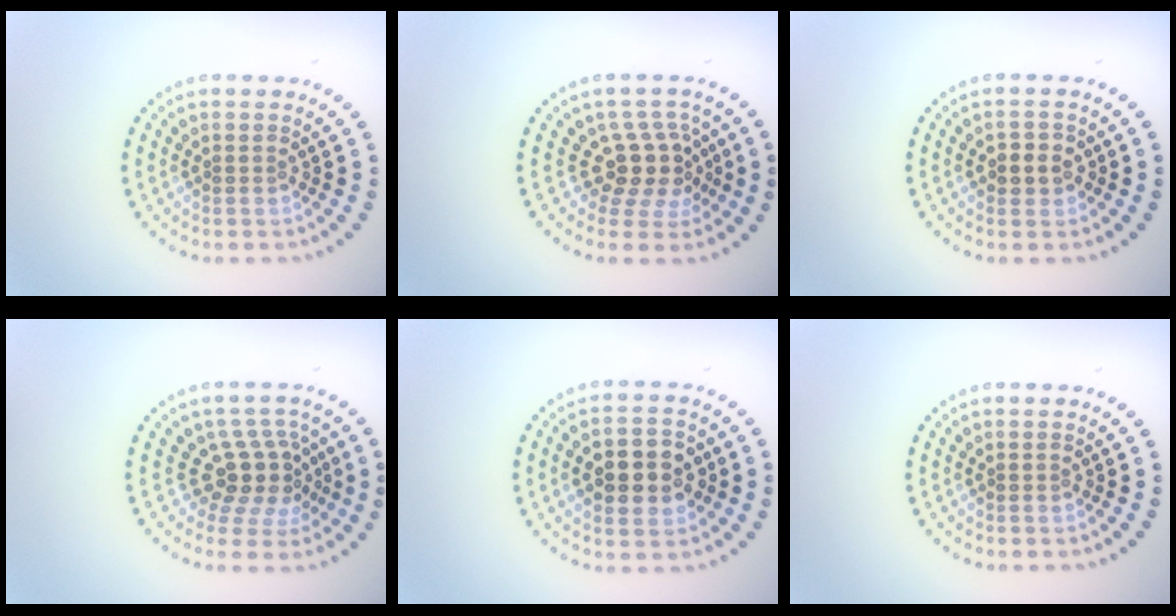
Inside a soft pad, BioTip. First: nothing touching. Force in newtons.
{"total": 3.6, "press": 2.7, "slide": 2.4}
{"total": 2.2, "press": 2.2, "slide": 0.4}
{"total": 3.9, "press": 2.8, "slide": 2.7}
{"total": 5.5, "press": 5.5, "slide": 0.4}
{"total": 0.0}